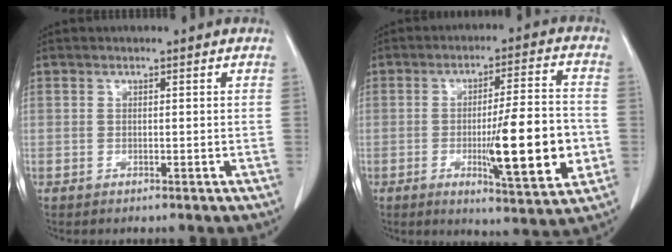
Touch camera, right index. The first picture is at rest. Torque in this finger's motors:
{"motor_torque": [1.83, -0.02, 0.76, 0.18]}